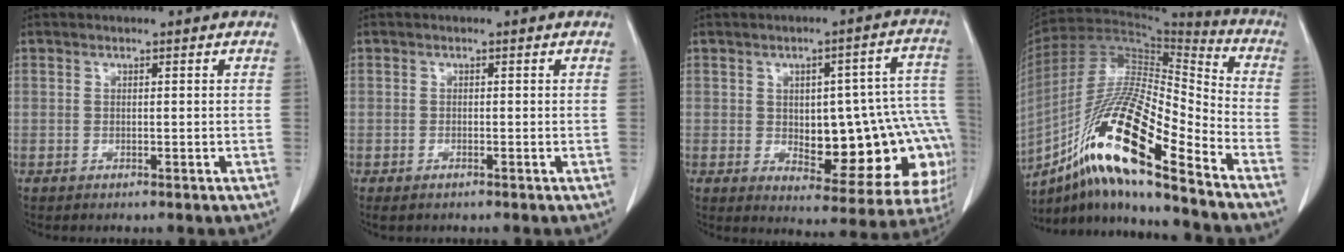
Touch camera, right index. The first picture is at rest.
{"total": 0.9, "force": [-0.6, 0.3, 0.5], "torque": [-0.009, -0.002, -0.005]}
{"total": 20.0, "force": [-2.6, 8.2, 18.0], "torque": [-0.149, 0.041, -0.005]}
{"total": 19.8, "force": [-11.2, 2.0, 16.2], "torque": [-0.319, -0.016, -0.204]}